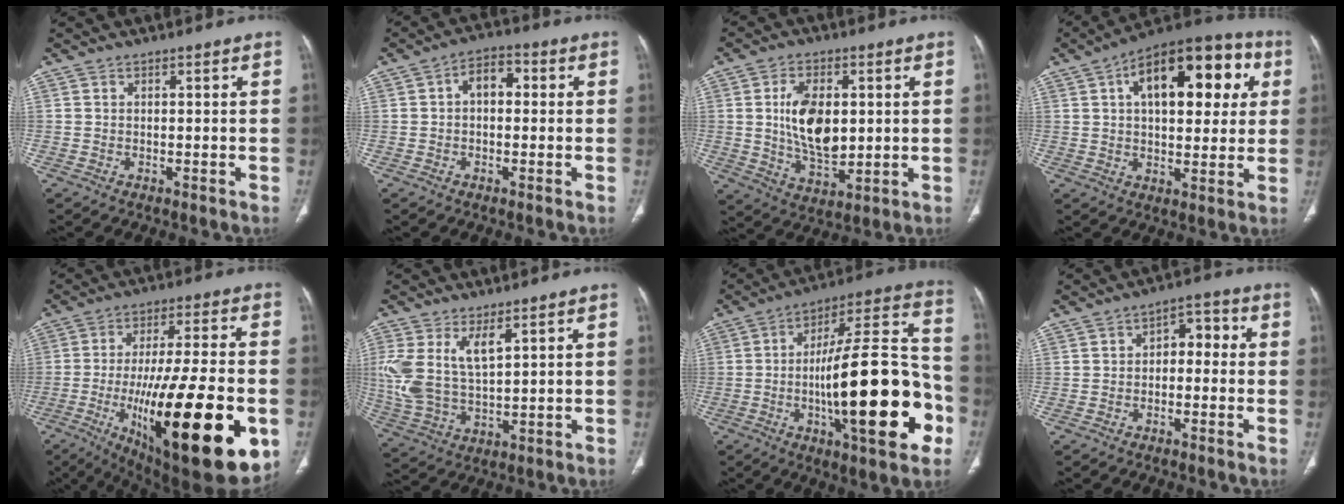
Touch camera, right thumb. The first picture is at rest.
{"total": 5.4, "force": [0.5, 3.4, 4.1], "torque": [-0.052, 0.021, -0.002]}
{"total": 12.4, "force": [1.5, 7.1, 10.1], "torque": [-0.162, -0.014, 0.037]}
{"total": 22.1, "force": [6.6, 11.2, 17.8], "torque": [-0.218, 0.023, 0.089]}
{"total": 31.6, "force": [-8.8, 9.5, 28.9], "torque": [-0.422, -0.014, -0.115]}
{"total": 11.0, "force": [4.1, 5.1, 8.8], "torque": [-0.196, -0.013, 0.097]}
{"total": 28.8, "force": [-7.3, 8.0, 26.7], "torque": [-0.387, 0.031, -0.108]}
{"total": 5.2, "force": [-0.4, 3.4, 3.9], "torque": [-0.036, 0.031, -0.017]}